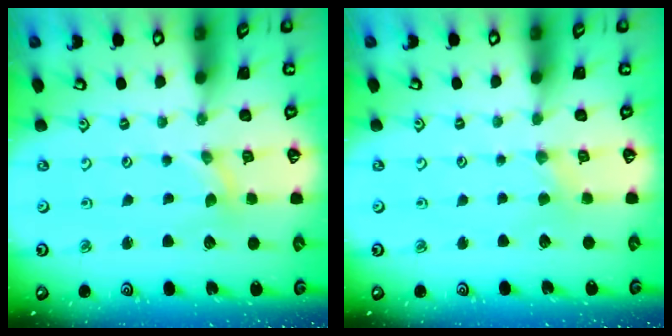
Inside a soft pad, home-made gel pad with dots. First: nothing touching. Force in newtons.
{"total": 0.8, "press": 0.8, "slide": 0.3}